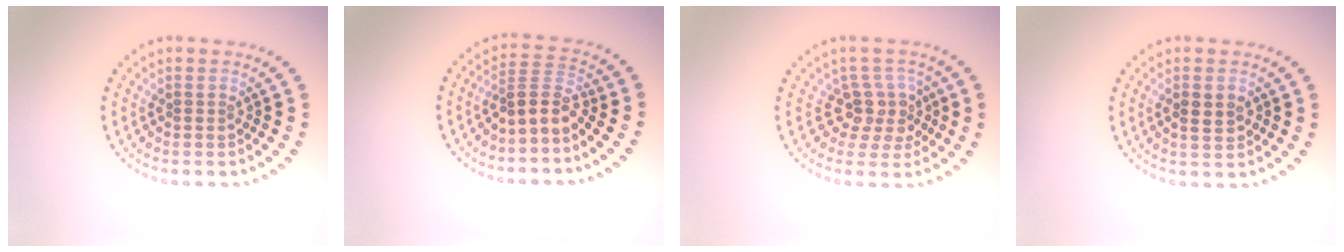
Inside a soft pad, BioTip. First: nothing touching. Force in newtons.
{"total": 2.8, "press": 2.2, "slide": 1.7}
{"total": 3.4, "press": 2.6, "slide": 2.2}
{"total": 1.5, "press": 1.5, "slide": 0.1}